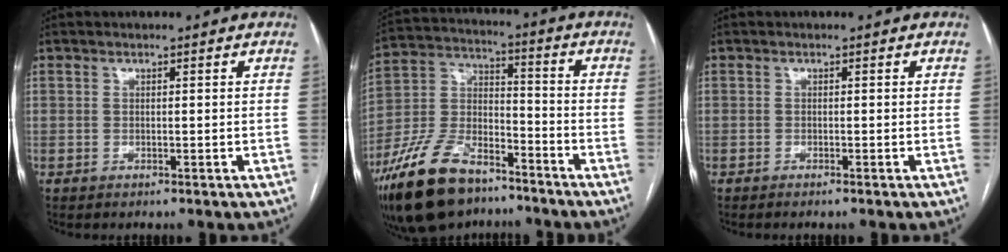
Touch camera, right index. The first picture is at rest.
{"total": 17.5, "force": [-12.5, 7.6, 9.7], "torque": [-0.212, 0.006, -0.227]}
{"total": 0.8, "force": [-0.7, -0.2, 0.4], "torque": [-0.007, 0.000, -0.011]}